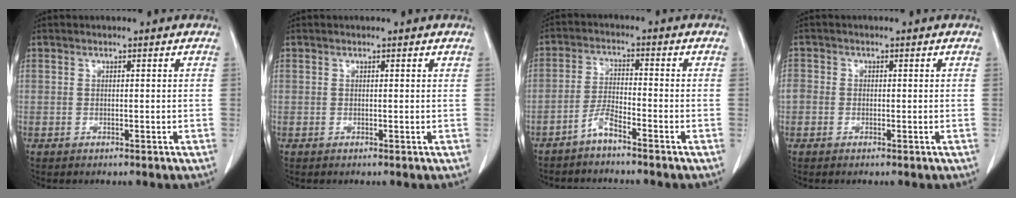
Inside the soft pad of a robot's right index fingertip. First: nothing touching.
{"total": 0.0}
{"total": 3.4, "force": [-2.8, 0.2, 1.8], "torque": [-0.040, 0.000, -0.059]}
{"total": 2.7, "force": [-0.3, 2.5, 1.0], "torque": [-0.025, 0.011, -0.007]}